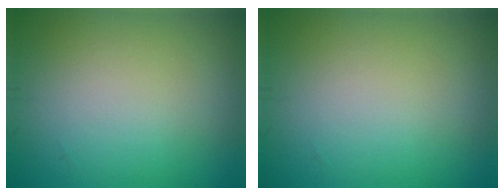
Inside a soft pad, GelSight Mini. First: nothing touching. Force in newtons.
{"total": 0.0}